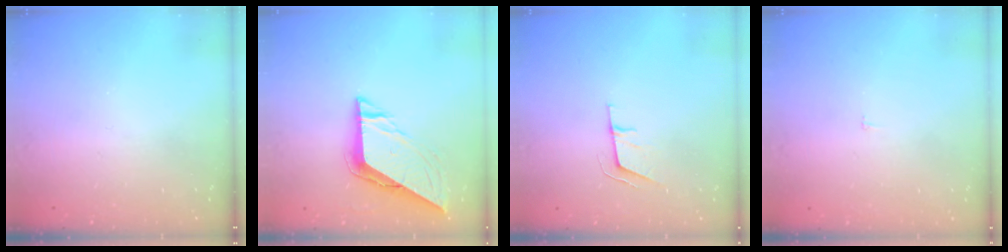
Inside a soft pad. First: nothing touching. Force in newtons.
{"total": 7.8, "press": 7.8, "slide": 0.4}
{"total": 6.1, "press": 5.5, "slide": 2.7}
{"total": 2.3, "press": 2.3, "slide": 0.2}